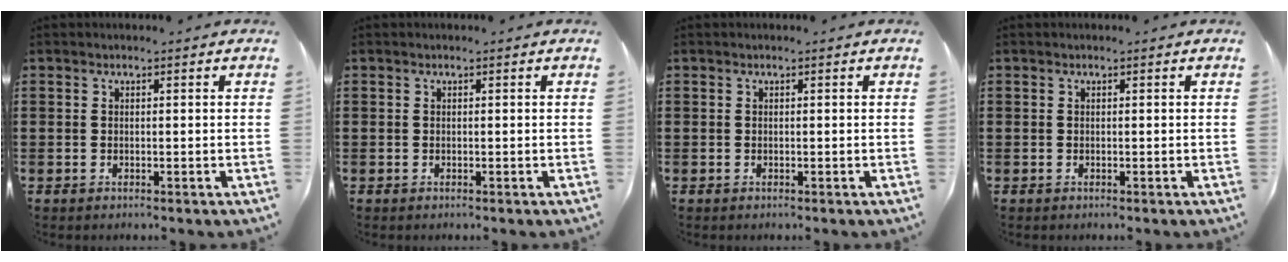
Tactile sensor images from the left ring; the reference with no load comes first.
{"total": 0.0}
{"total": 0.0}
{"total": 0.0}